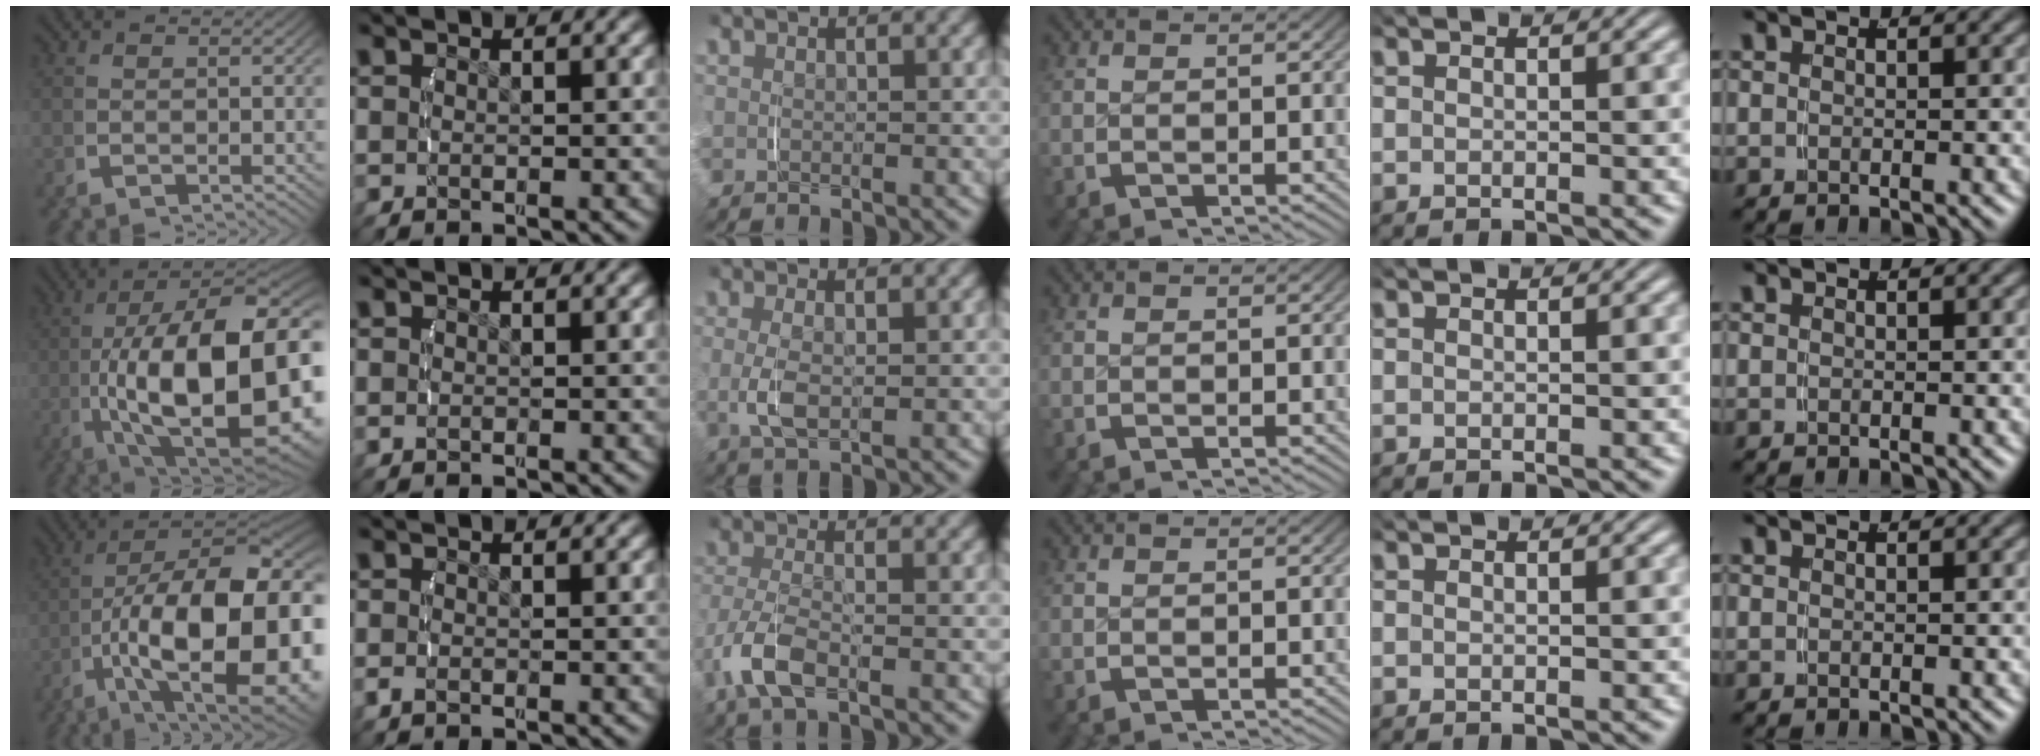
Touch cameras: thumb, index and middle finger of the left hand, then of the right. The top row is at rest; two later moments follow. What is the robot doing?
{"motion": "lift_and_place", "object": "glasses case"}